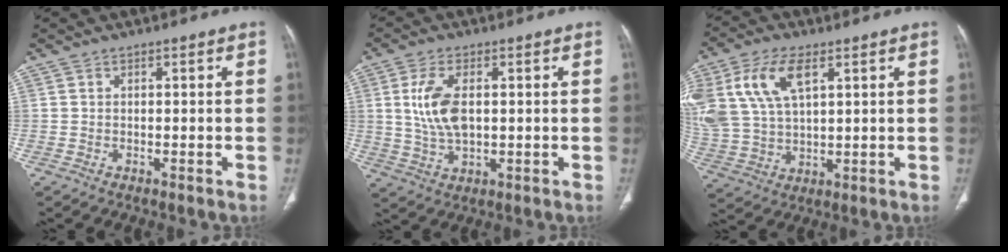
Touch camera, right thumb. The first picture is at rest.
{"total": 9.7, "force": [1.4, 5.1, 8.1], "torque": [-0.171, -0.005, 0.035]}
{"total": 15.6, "force": [6.3, 8.4, 11.5], "torque": [-0.250, -0.007, 0.130]}